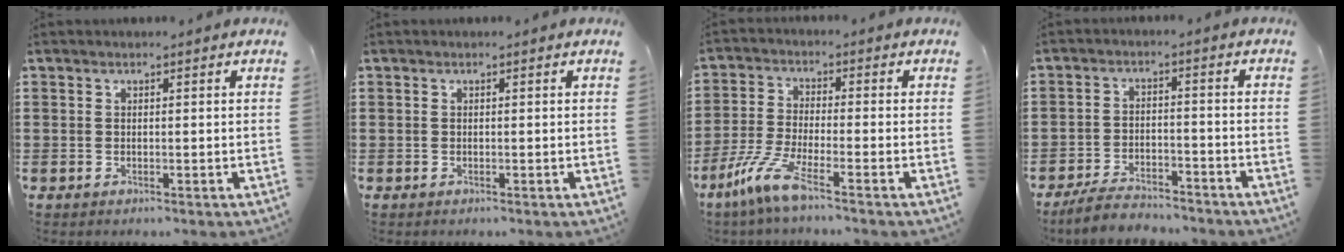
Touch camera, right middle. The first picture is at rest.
{"total": 0.0}
{"total": 7.1, "force": [-4.5, 0.7, 5.5], "torque": [-0.136, -0.019, -0.093]}
{"total": 4.7, "force": [-4.5, 0.7, 1.2], "torque": [-0.027, 0.004, -0.090]}